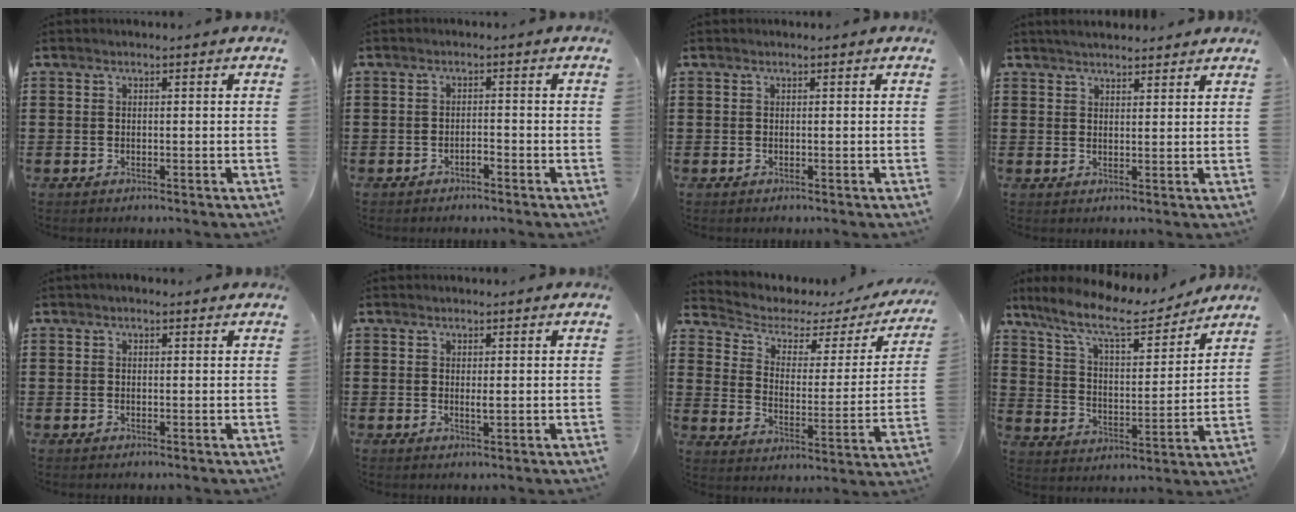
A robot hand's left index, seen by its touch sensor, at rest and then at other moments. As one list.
[{"total": 1.2, "force": [-1.1, 0.2, 0.5], "torque": [-0.014, -0.001, -0.022]}, {"total": 0.0}, {"total": 2.5, "force": [2.5, 0.2, 0.4], "torque": [-0.013, 0.001, 0.048]}, {"total": 0.7, "force": [0.2, 0.5, 0.4], "torque": [-0.008, 0.006, 0.003]}, {"total": 1.3, "force": [0.2, 0.3, 1.3], "torque": [-0.025, 0.000, 0.004]}, {"total": 3.4, "force": [2.2, 1.9, 1.8], "torque": [-0.054, -0.016, 0.029]}, {"total": 10.3, "force": [8.7, 1.8, 5.3], "torque": [-0.130, -0.048, 0.145]}]